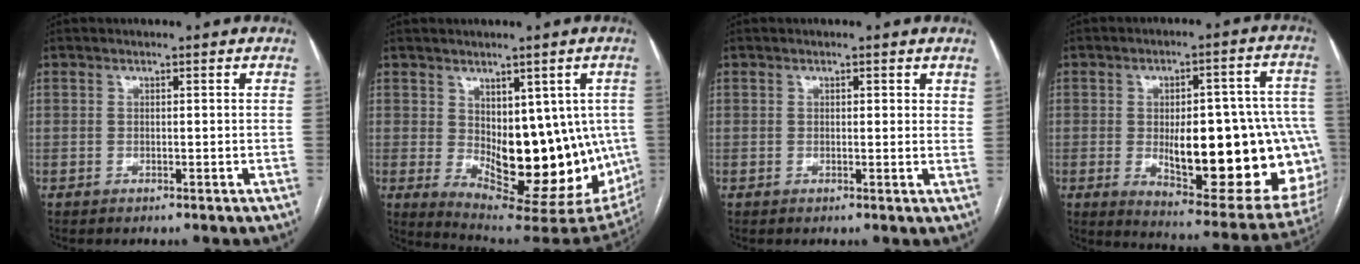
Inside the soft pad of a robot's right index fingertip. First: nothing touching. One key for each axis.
{"total": 17.9, "fx": -1.7, "fy": 8.2, "fz": 15.8, "tx": -0.185, "ty": -0.006, "tz": 0.003}
{"total": 1.7, "fx": 1.0, "fy": 0.9, "fz": 1.1, "tx": -0.009, "ty": -0.001, "tz": 0.010}
{"total": 26.0, "fx": -3.8, "fy": 8.4, "fz": 24.3, "tx": -0.242, "ty": 0.014, "tz": -0.022}